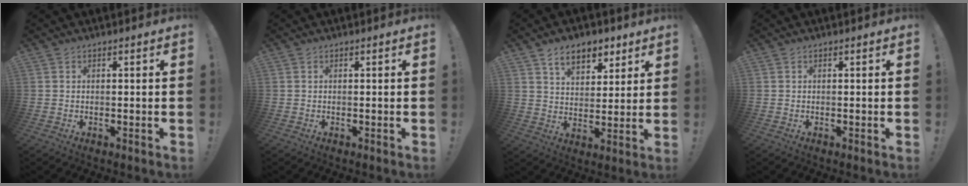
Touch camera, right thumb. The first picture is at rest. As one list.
[{"total": 0.0}, {"total": 10.4, "force": [6.3, 6.2, 5.3], "torque": [-0.070, -0.029, 0.117]}, {"total": 0.0}]